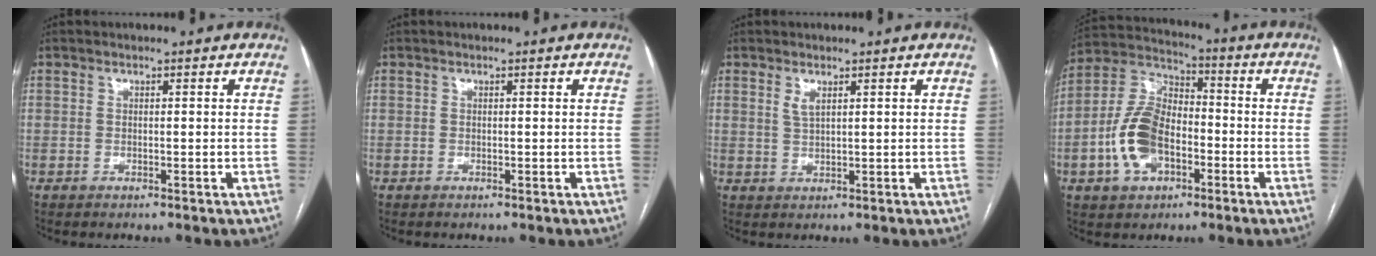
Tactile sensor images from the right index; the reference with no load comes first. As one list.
[{"total": 0.0}, {"total": 1.9, "force": [1.1, 0.5, 1.5], "torque": [-0.032, -0.004, 0.026]}, {"total": 12.5, "force": [-3.8, 7.4, 9.3], "torque": [-0.208, 0.024, -0.069]}]